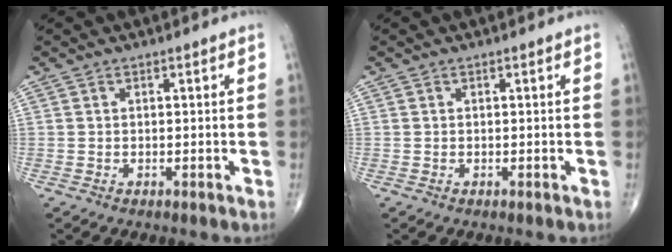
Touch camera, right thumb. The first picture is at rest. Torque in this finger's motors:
{"motor_torque": [-0.02, 0.01, 0.00, 0.00, -0.01]}